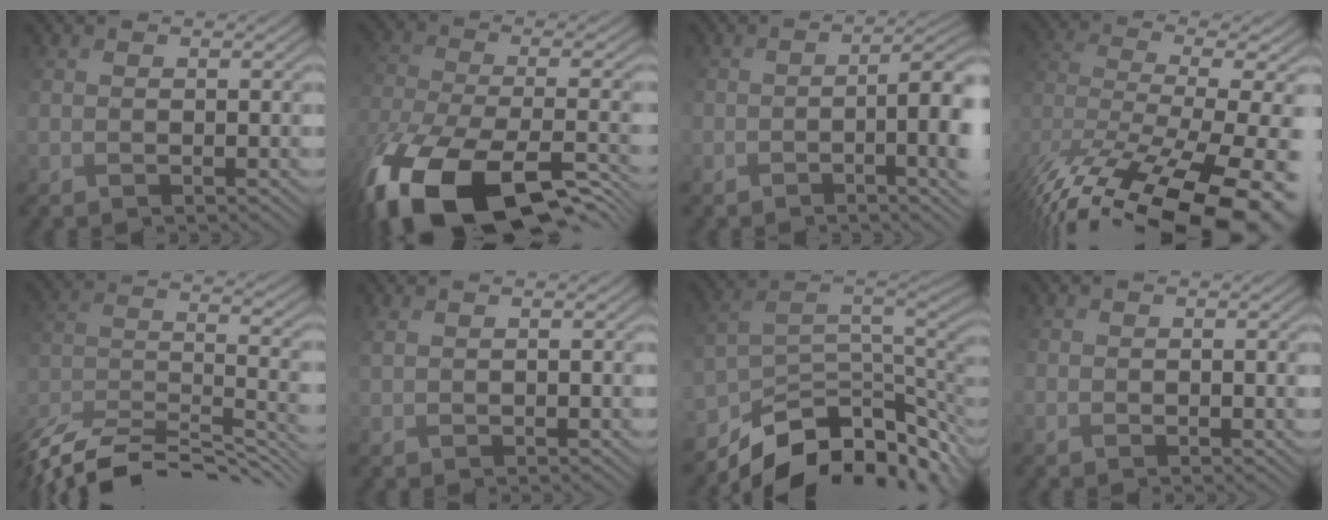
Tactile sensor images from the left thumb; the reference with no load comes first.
{"total": 16.6, "force": [-10.5, 7.0, 10.8], "torque": [-0.288, -0.062, -0.146]}
{"total": 7.8, "force": [-2.6, 1.9, 7.1], "torque": [-0.100, 0.004, -0.029]}
{"total": 16.0, "force": [-10.7, 6.7, 9.9], "torque": [-0.193, -0.025, -0.118]}
{"total": 12.4, "force": [-10.6, 3.4, 5.5], "torque": [-0.143, -0.003, -0.174]}
{"total": 1.3, "force": [1.1, 0.2, 0.8], "torque": [-0.020, 0.010, 0.027]}
{"total": 10.9, "force": [-7.4, 5.7, 5.8], "torque": [-0.128, -0.003, -0.107]}
{"total": 2.0, "force": [0.1, 0.8, 1.9], "torque": [-0.039, -0.005, 0.013]}